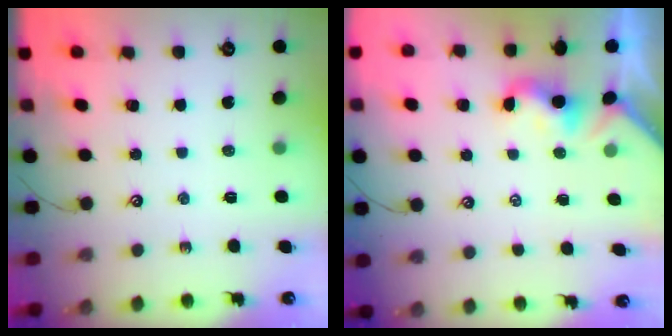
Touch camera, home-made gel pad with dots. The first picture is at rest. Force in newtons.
{"total": 1.9, "press": 1.8, "slide": 0.5}